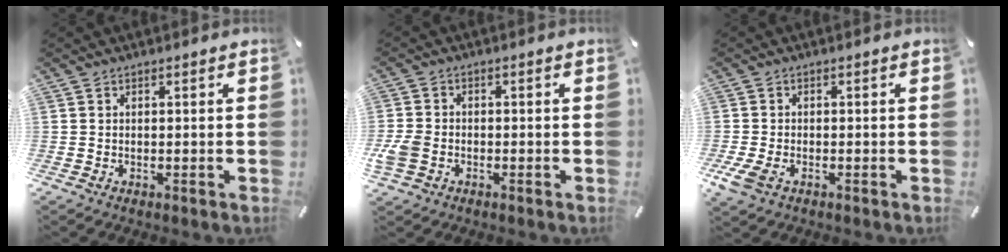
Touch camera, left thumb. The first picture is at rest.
{"total": 5.1, "force": [-1.6, 3.9, 2.8], "torque": [-0.072, 0.002, -0.033]}
{"total": 4.0, "force": [-1.8, 2.2, 2.8], "torque": [-0.078, -0.005, -0.038]}